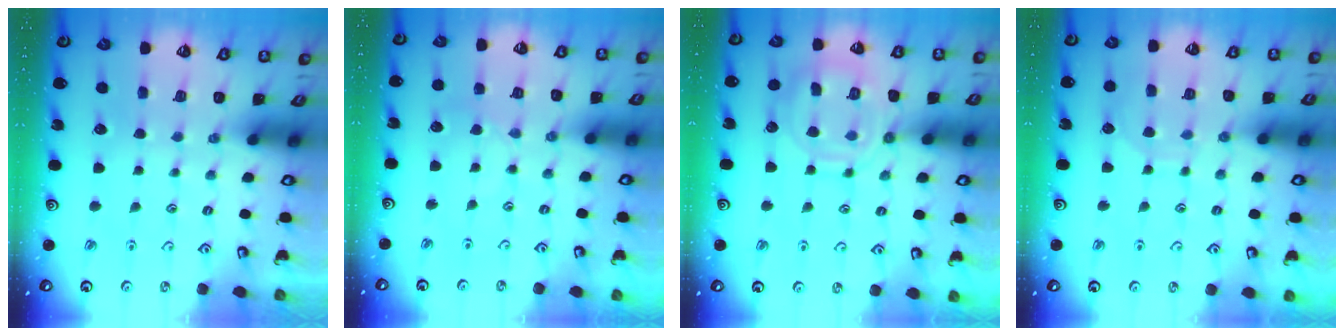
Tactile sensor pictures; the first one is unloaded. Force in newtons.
{"total": 2.3, "press": 2.3, "slide": 0.4}
{"total": 13.2, "press": 13.1, "slide": 1.2}
{"total": 6.7, "press": 6.7, "slide": 0.6}